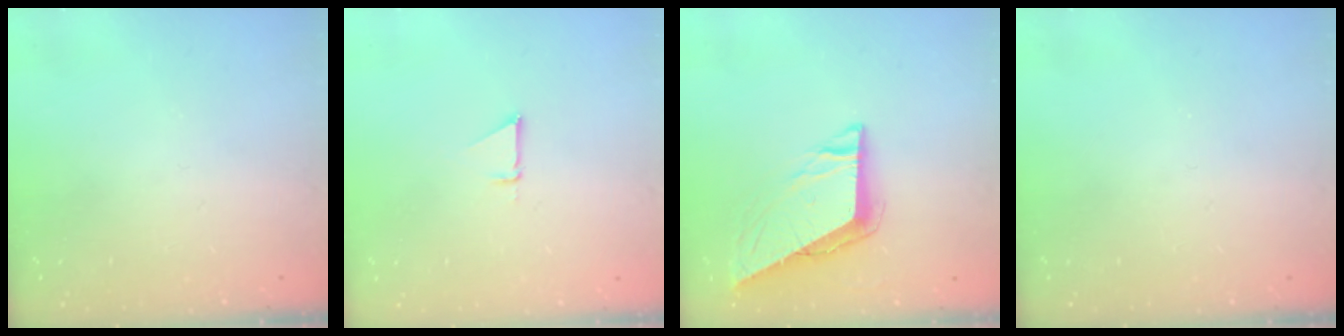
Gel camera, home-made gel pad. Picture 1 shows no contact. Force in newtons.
{"total": 2.5, "press": 2.5, "slide": 0.1}
{"total": 8.0, "press": 8.0, "slide": 0.8}
{"total": 0.0}